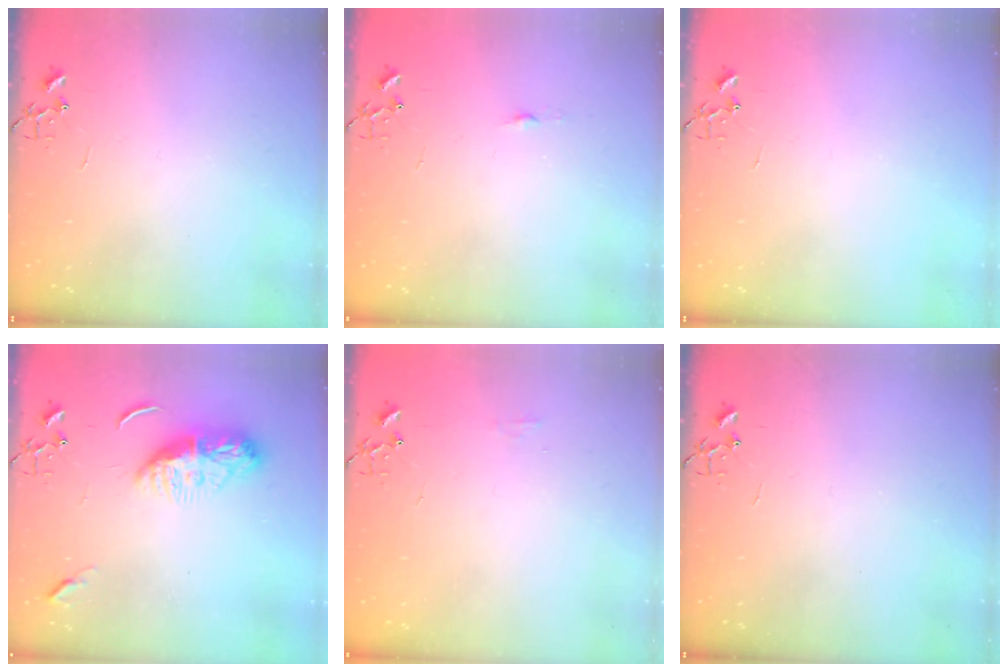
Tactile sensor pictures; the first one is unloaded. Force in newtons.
{"total": 3.3, "press": 3.3, "slide": 0.4}
{"total": 0.0}
{"total": 12.5, "press": 12.5, "slide": 1.1}
{"total": 4.5, "press": 4.4, "slide": 0.7}
{"total": 0.0}